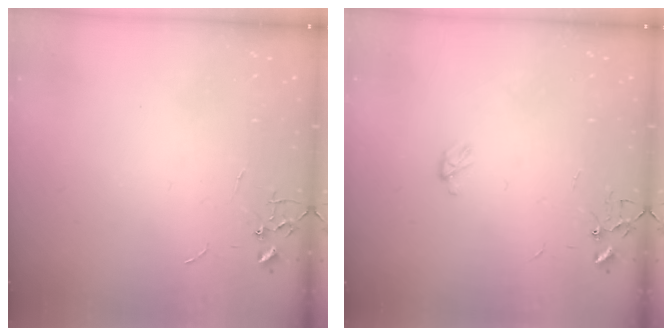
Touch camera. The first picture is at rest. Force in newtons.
{"total": 3.0, "press": 3.0, "slide": 0.3}